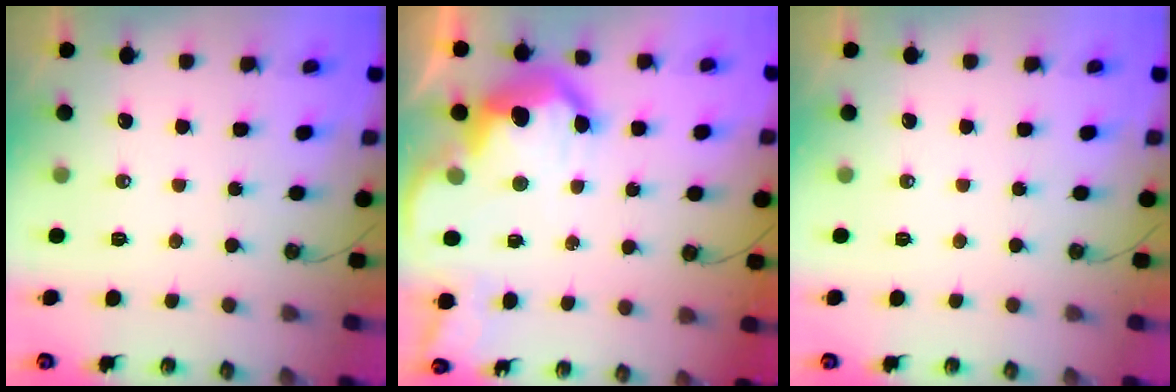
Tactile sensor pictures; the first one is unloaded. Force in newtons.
{"total": 13.0, "press": 12.9, "slide": 1.2}
{"total": 0.0}